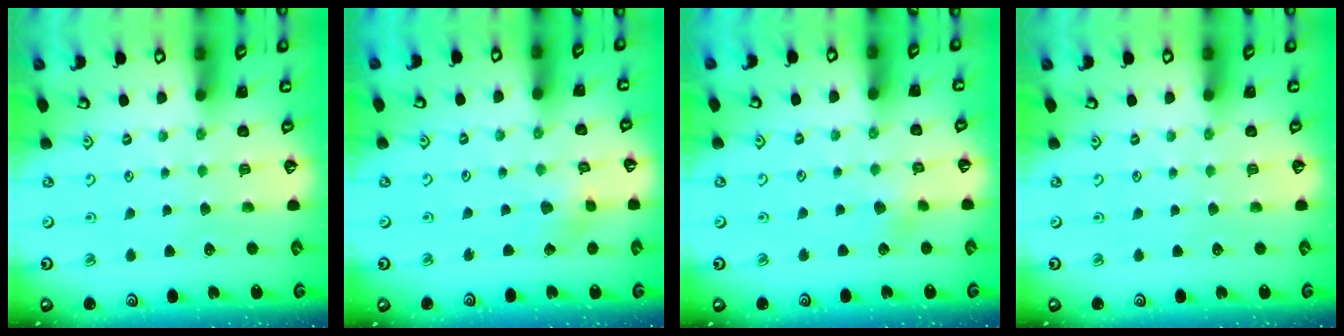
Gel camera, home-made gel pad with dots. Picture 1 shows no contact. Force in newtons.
{"total": 2.5, "press": 2.5, "slide": 0.3}
{"total": 3.1, "press": 3.1, "slide": 0.7}
{"total": 0.0}